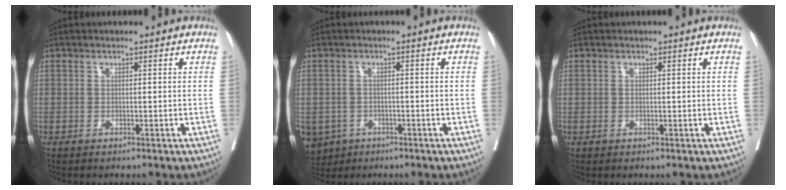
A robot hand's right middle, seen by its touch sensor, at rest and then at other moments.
{"total": 9.5, "force": [-4.8, 7.6, 3.2], "torque": [-0.096, -0.005, -0.065]}
{"total": 0.0}